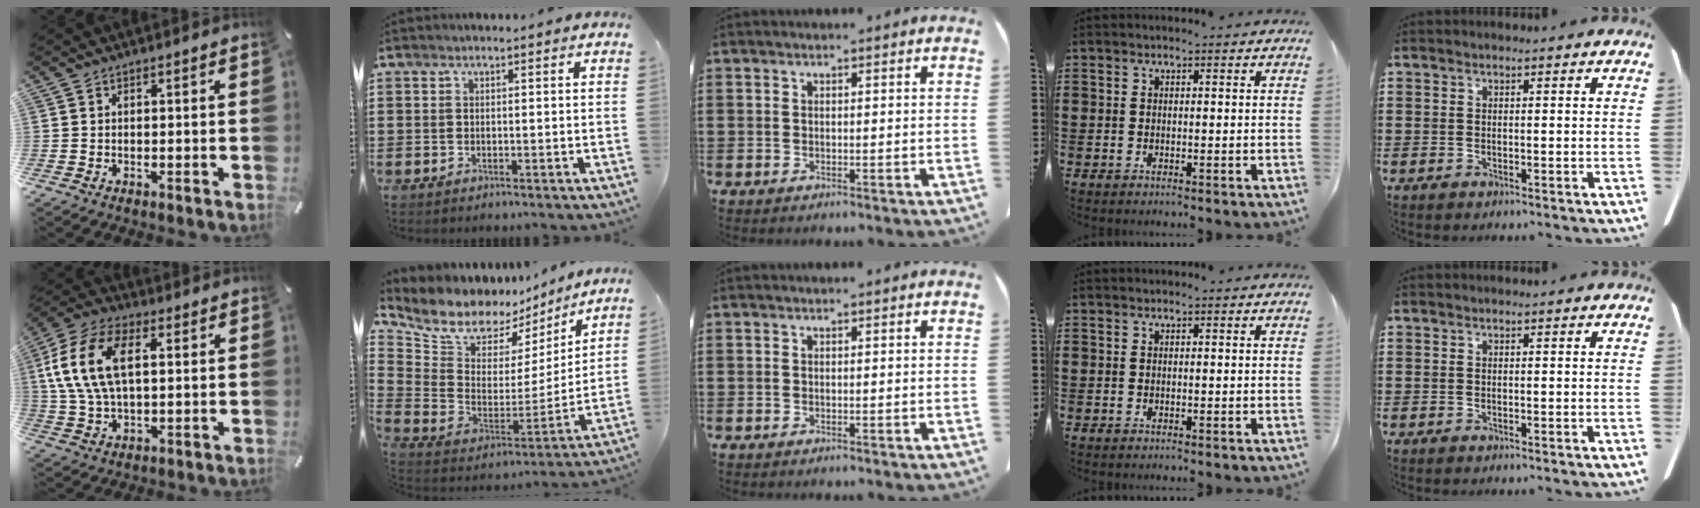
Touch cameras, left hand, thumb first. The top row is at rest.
{"thumb": {"total": 13.7, "force": [3.3, 7.9, 10.7], "torque": [-0.251, 0.006, 0.054]}, "index": {"total": 9.1, "force": [7.7, 4.3, 2.4], "torque": [-0.087, -0.052, 0.137]}}